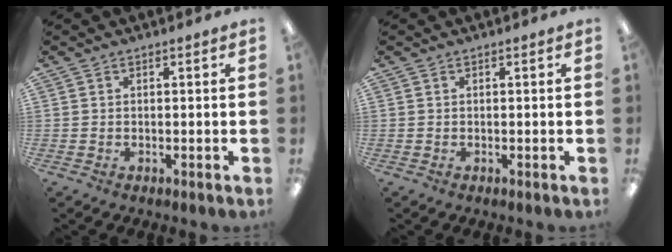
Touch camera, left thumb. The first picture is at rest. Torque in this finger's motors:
{"motor_torque": [0.00, 0.00, -0.02, -0.02, 0.00]}